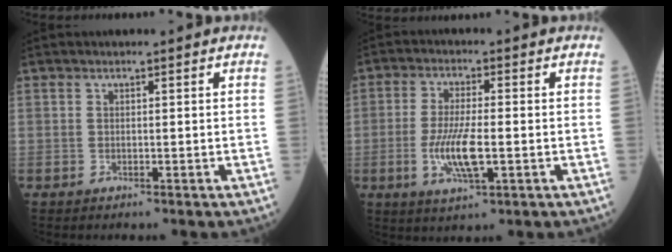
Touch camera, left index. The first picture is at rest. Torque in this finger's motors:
{"motor_torque": [0.24, 0.06, 0.27, 0.08]}